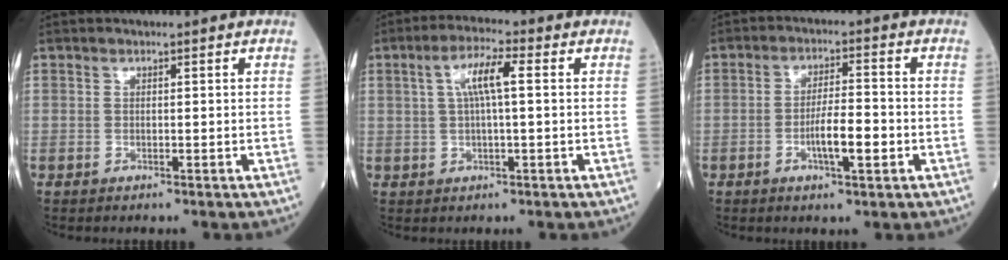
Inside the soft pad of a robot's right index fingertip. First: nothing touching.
{"total": 5.9, "force": [1.3, 0.8, 5.7], "torque": [-0.111, 0.016, 0.024]}
{"total": 6.1, "force": [-1.8, 1.0, 5.7], "torque": [-0.103, 0.002, -0.030]}